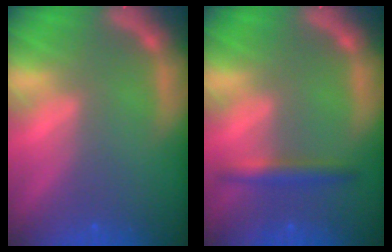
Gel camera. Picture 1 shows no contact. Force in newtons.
{"total": 2.4}